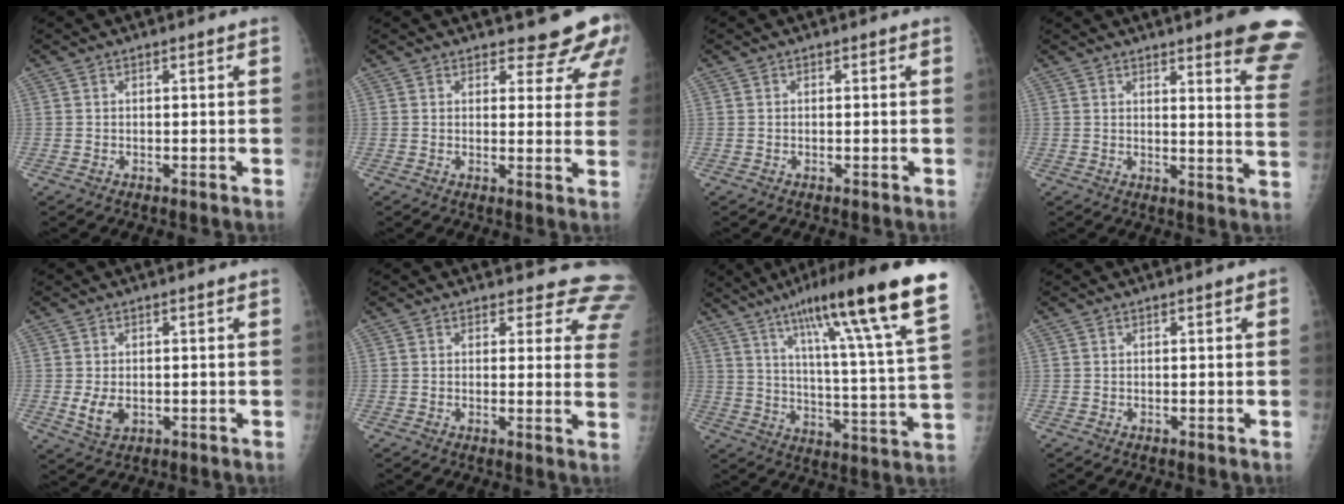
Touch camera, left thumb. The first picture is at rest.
{"total": 8.6, "force": [7.4, 2.9, 3.4], "torque": [-0.007, -0.044, 0.072]}
{"total": 0.0}
{"total": 14.2, "force": [10.2, 1.6, 9.7], "torque": [-0.089, -0.064, 0.107]}
{"total": 3.6, "force": [-0.5, 2.4, 2.6], "torque": [-0.039, -0.005, -0.003]}
{"total": 11.4, "force": [10.4, 4.3, 1.9], "torque": [0.037, -0.065, 0.080]}
{"total": 24.4, "force": [15.1, 2.3, 19.0], "torque": [-0.278, -0.039, 0.226]}
{"total": 0.8, "force": [0.3, 0.1, 0.7], "torque": [-0.013, 0.002, 0.003]}